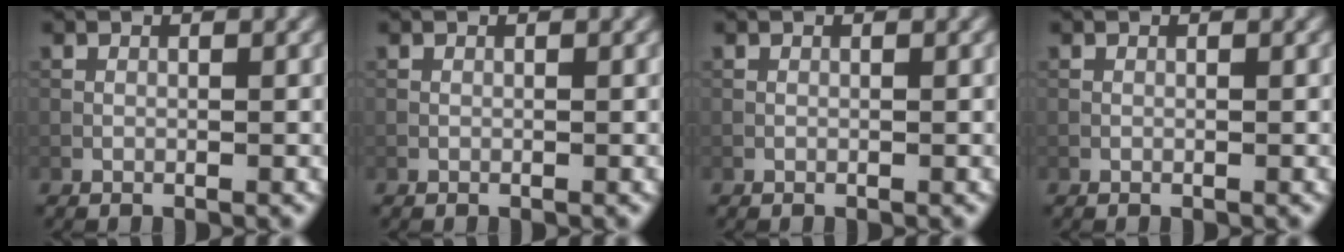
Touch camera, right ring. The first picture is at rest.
{"total": 0.0}
{"total": 0.0}
{"total": 0.0}